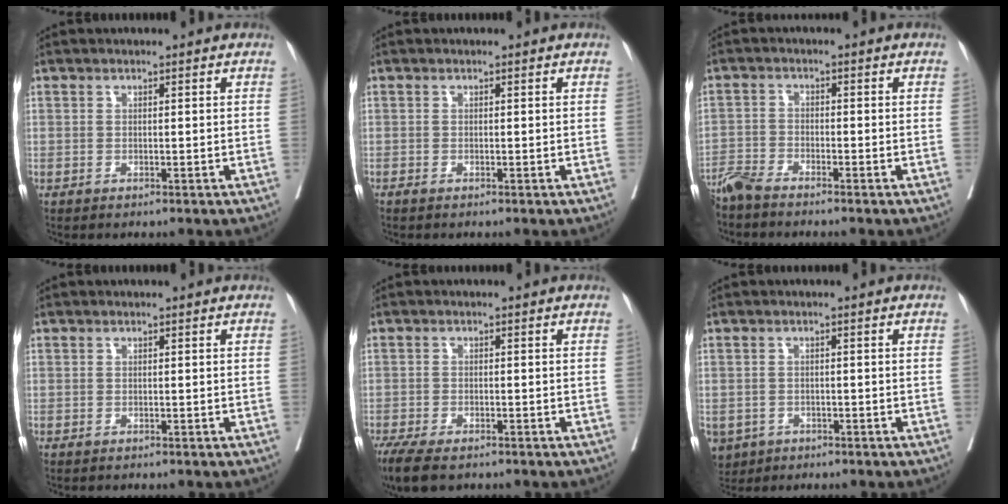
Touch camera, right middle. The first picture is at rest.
{"total": 0.0}
{"total": 4.0, "force": [-3.8, 0.0, 1.3], "torque": [-0.021, -0.014, -0.077]}
{"total": 0.0}
{"total": 7.1, "force": [-5.4, 2.4, 4.0], "torque": [-0.068, -0.015, -0.087]}
{"total": 5.5, "force": [-3.1, 4.3, 1.5], "torque": [-0.032, 0.000, -0.047]}